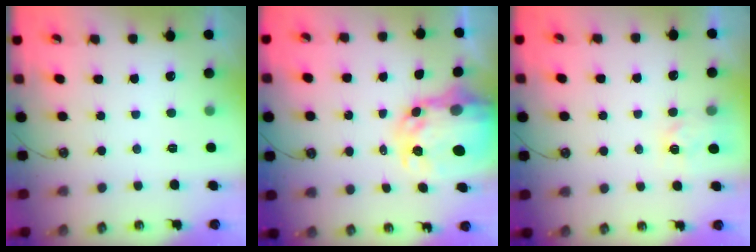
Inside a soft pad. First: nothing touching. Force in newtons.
{"total": 9.1, "press": 9.0, "slide": 0.8}
{"total": 3.5, "press": 3.5, "slide": 0.3}